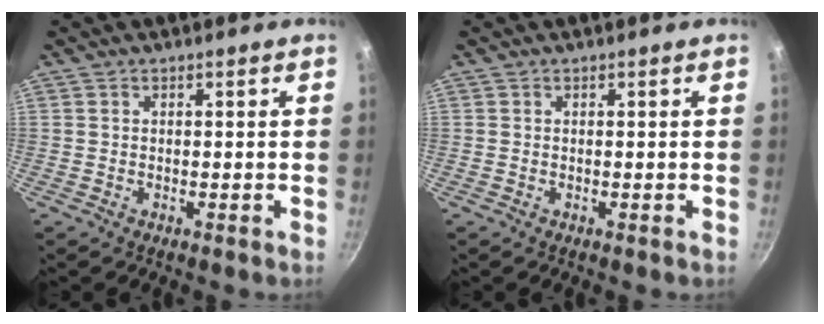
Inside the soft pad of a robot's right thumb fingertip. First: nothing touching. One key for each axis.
{"total": 0.0}